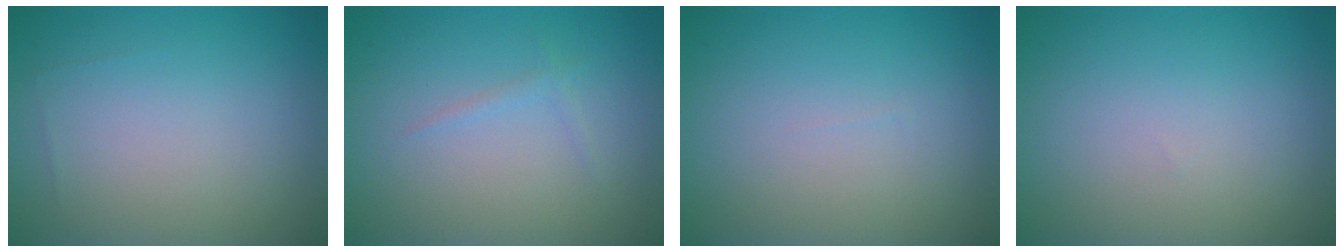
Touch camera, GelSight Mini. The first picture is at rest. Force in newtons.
{"total": 0.8, "press": 0.8, "slide": 0.0}
{"total": 0.0}
{"total": 0.0}